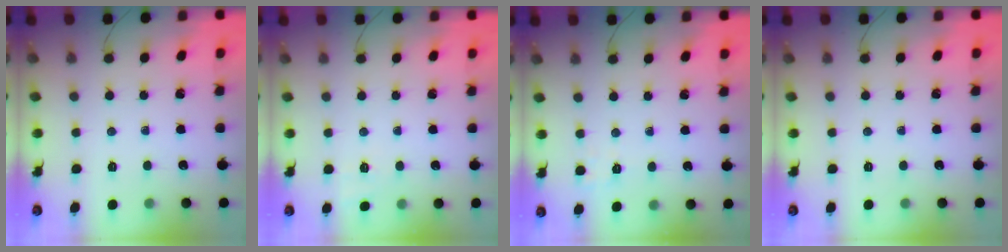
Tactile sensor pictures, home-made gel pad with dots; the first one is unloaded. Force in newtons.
{"total": 8.5, "press": 8.2, "slide": 2.1}
{"total": 2.1, "press": 1.4, "slide": 1.6}
{"total": 0.0}